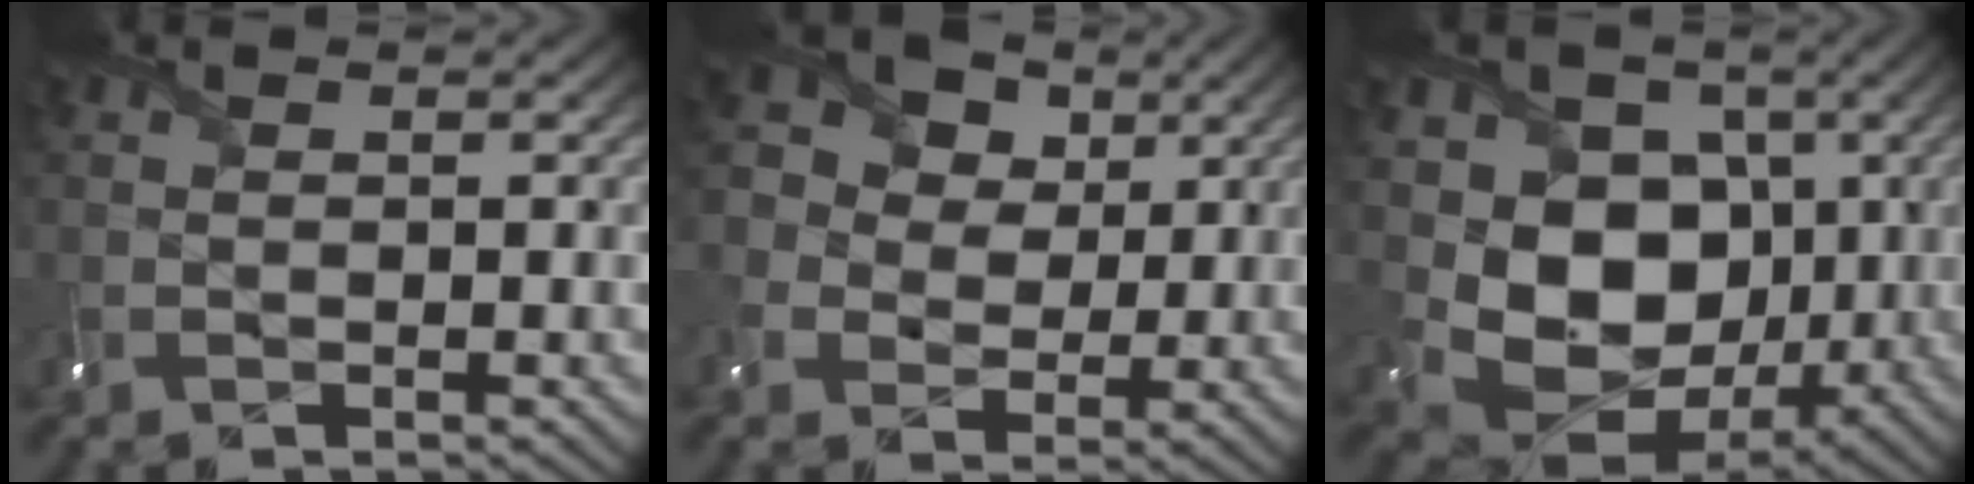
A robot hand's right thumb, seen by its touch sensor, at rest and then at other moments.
{"total": 9.6, "force": [2.9, 8.2, 4.1], "torque": [-0.123, 0.027, 0.039]}
{"total": 12.7, "force": [0.9, 10.5, 7.1], "torque": [-0.144, -0.019, 0.009]}